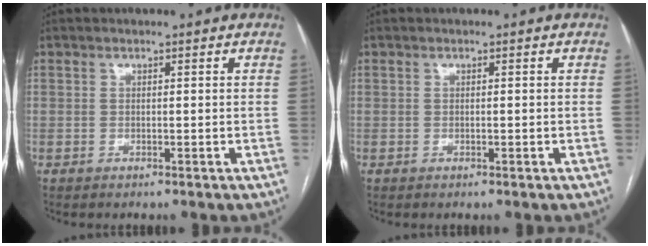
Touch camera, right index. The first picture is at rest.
{"total": 0.0}